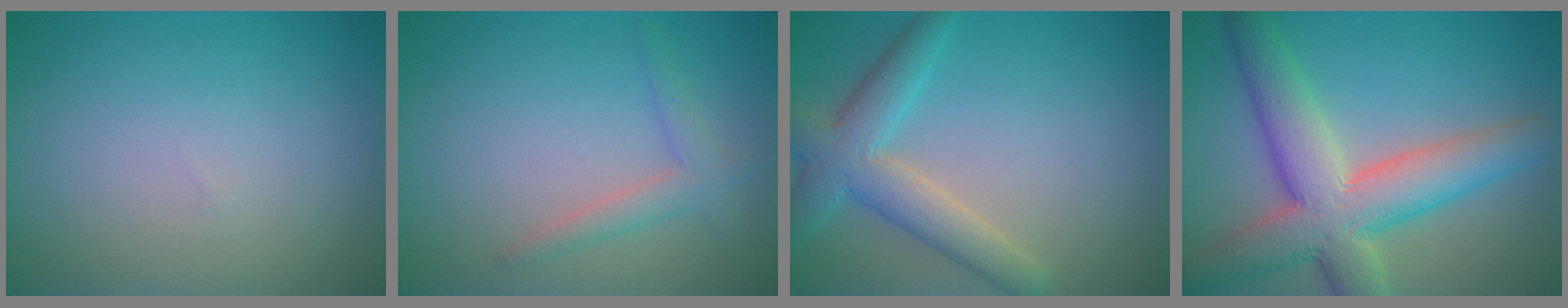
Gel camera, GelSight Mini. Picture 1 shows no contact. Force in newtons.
{"total": 2.1, "press": 2.1, "slide": 0.1}
{"total": 4.9, "press": 4.9, "slide": 0.3}
{"total": 9.0, "press": 8.9, "slide": 0.7}